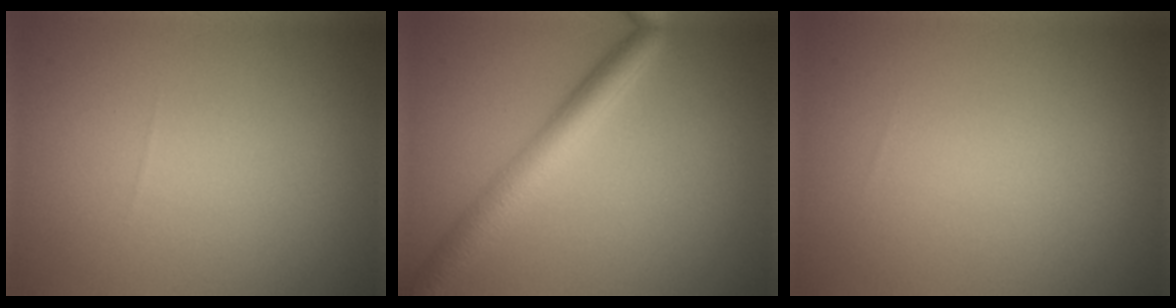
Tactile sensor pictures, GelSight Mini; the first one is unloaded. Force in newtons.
{"total": 4.7, "press": 4.7, "slide": 0.2}
{"total": 0.0}